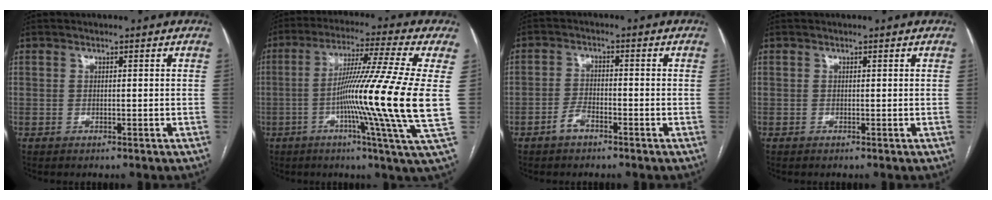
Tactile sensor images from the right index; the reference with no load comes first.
{"total": 18.5, "force": [-1.4, -2.9, 18.2], "torque": [-0.303, -0.020, -0.042]}
{"total": 2.8, "force": [-1.9, 1.2, 1.7], "torque": [-0.032, 0.003, -0.035]}
{"total": 0.0}